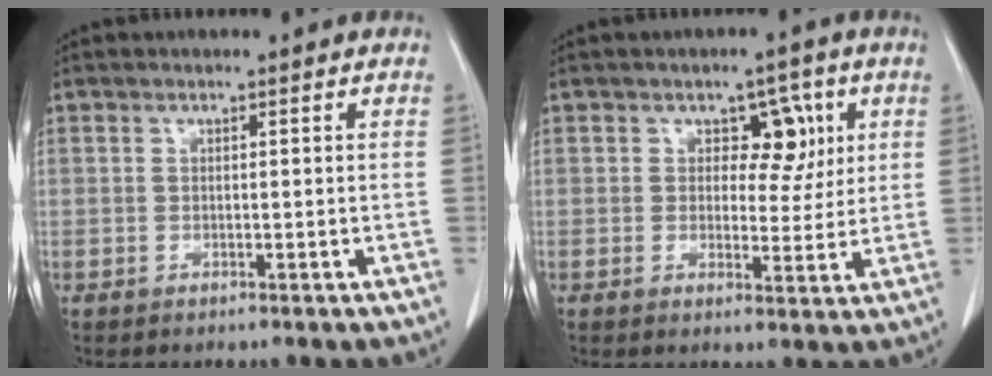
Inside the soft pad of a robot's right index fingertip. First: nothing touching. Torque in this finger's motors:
{"motor_torque": [-0.03, 0.07, 0.04, -0.01]}